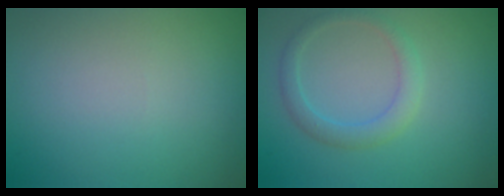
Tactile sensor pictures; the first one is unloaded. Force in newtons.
{"total": 2.1, "press": 2.1, "slide": 0.1}